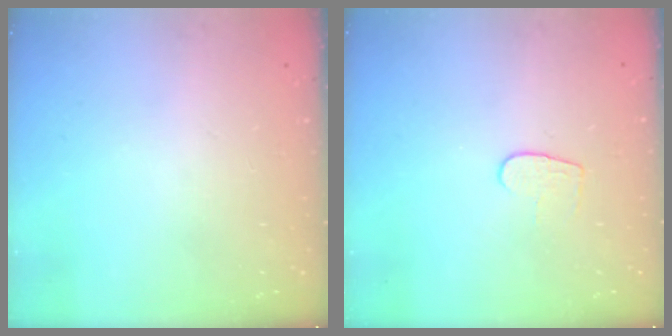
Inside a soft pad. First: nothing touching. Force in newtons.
{"total": 5.4, "press": 5.4, "slide": 0.3}